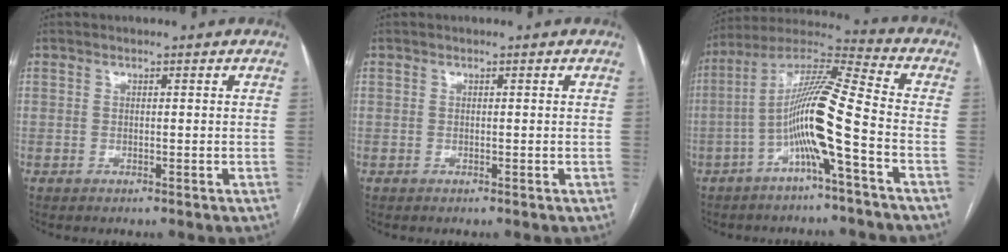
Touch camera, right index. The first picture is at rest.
{"total": 0.0}
{"total": 12.5, "force": [-3.9, -0.7, 11.9], "torque": [-0.227, 0.020, -0.080]}